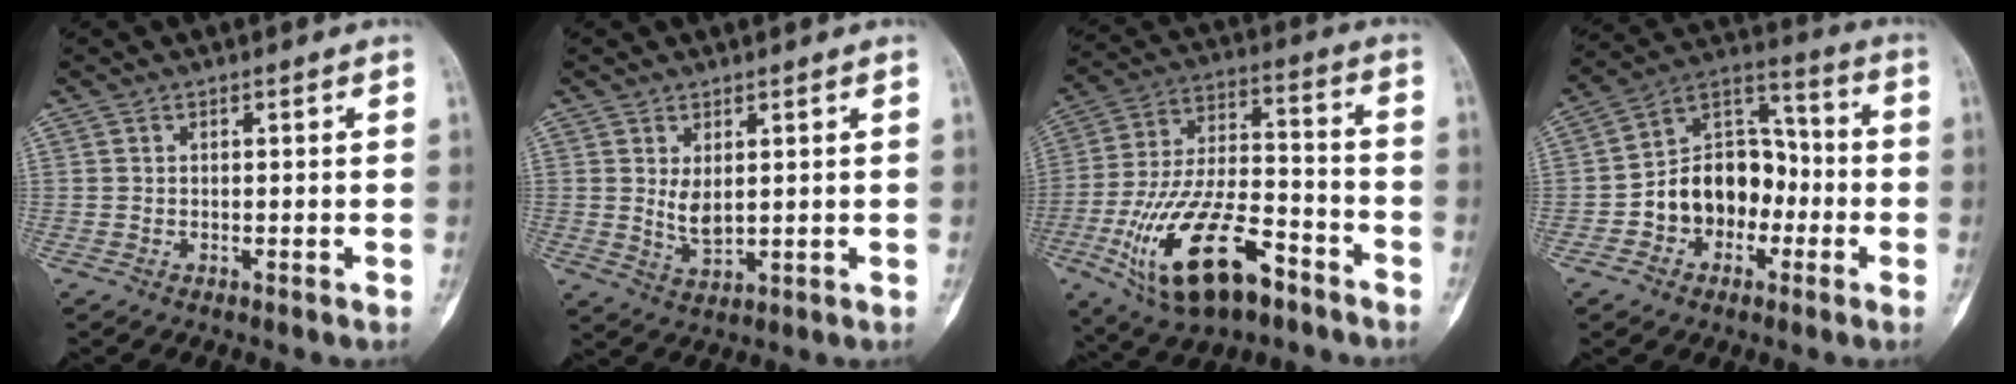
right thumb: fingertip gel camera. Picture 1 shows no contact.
{"total": 4.1, "force": [1.0, 2.0, 3.4], "torque": [-0.056, -0.018, 0.030]}
{"total": 21.7, "force": [-10.8, 9.6, 16.2], "torque": [-0.313, 0.056, -0.181]}
{"total": 14.4, "force": [-3.3, 11.0, 8.8], "torque": [-0.098, 0.056, -0.063]}